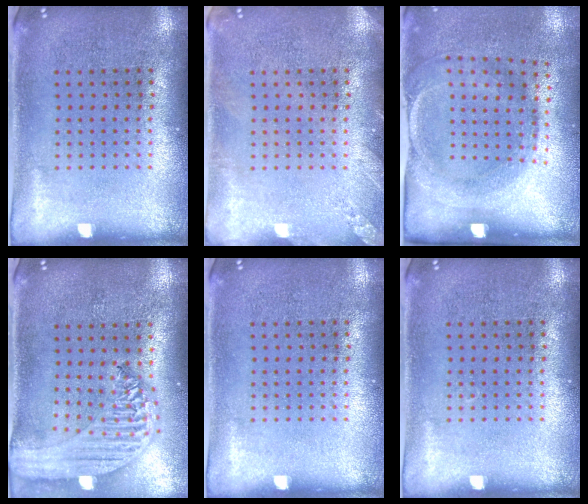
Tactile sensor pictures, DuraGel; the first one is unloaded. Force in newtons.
{"total": 1.3, "press": 1.3, "slide": 0.2}
{"total": 1.8, "press": 1.2, "slide": 1.4}
{"total": 2.3, "press": 2.0, "slide": 1.1}
{"total": 0.0}
{"total": 0.0}